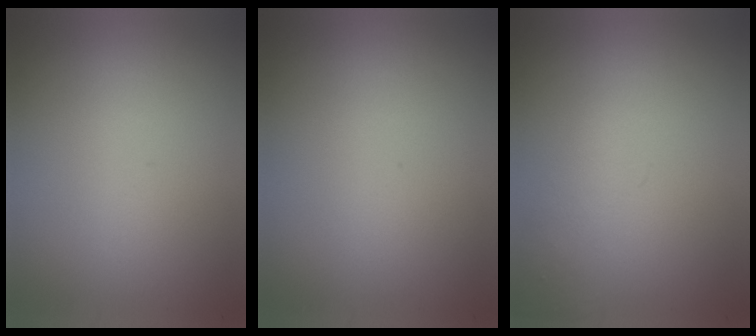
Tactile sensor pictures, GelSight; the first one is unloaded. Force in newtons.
{"total": 0.0}
{"total": 1.2}